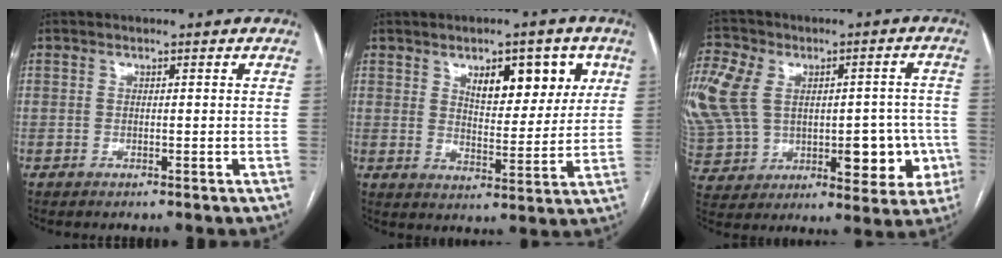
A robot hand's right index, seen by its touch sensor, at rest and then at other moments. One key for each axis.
{"total": 9.6, "fx": 4.4, "fy": 4.1, "fz": 7.5, "tx": -0.102, "ty": 0.005, "tz": 0.070}
{"total": 24.6, "fx": 0.9, "fy": 16.6, "fz": 18.2, "tx": -0.369, "ty": 0.059, "tz": 0.054}